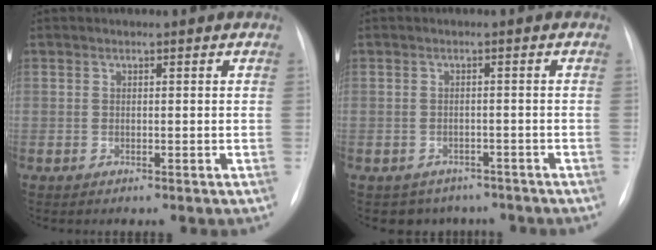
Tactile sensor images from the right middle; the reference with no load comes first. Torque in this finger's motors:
{"motor_torque": [0.02, -0.06, 0.01, 0.01]}